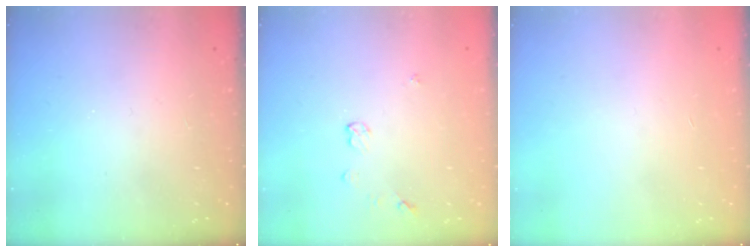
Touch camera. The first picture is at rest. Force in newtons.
{"total": 3.7, "press": 3.7, "slide": 0.5}
{"total": 0.0}